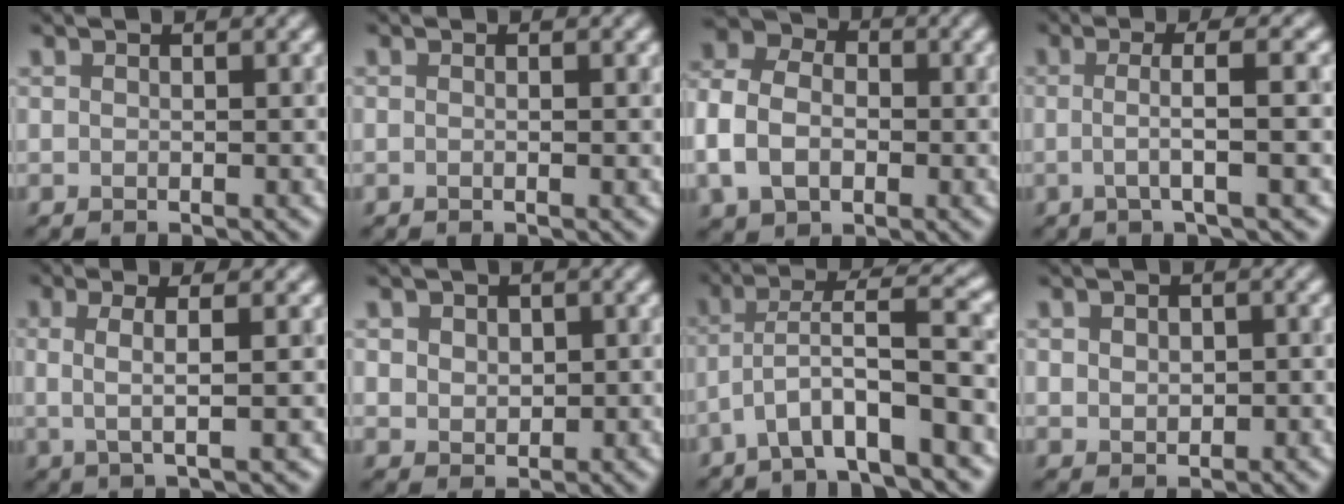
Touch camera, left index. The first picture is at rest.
{"total": 0.6, "force": [-0.1, 0.2, 0.6], "torque": [-0.001, -0.010, -0.010]}
{"total": 6.7, "force": [-1.4, 5.2, 3.9], "torque": [-0.107, 0.002, -0.028]}
{"total": 3.5, "force": [-0.4, 0.6, 3.4], "torque": [-0.048, 0.003, -0.007]}
{"total": 2.9, "force": [0.1, 0.7, 2.8], "torque": [-0.052, 0.003, 0.007]}
{"total": 2.7, "force": [0.9, 2.3, 1.1], "torque": [-0.022, 0.011, 0.019]}
{"total": 6.6, "force": [-3.1, 1.0, 5.8], "torque": [-0.095, 0.020, -0.052]}
{"total": 2.3, "force": [0.2, 1.9, 1.3], "torque": [-0.014, 0.015, 0.007]}